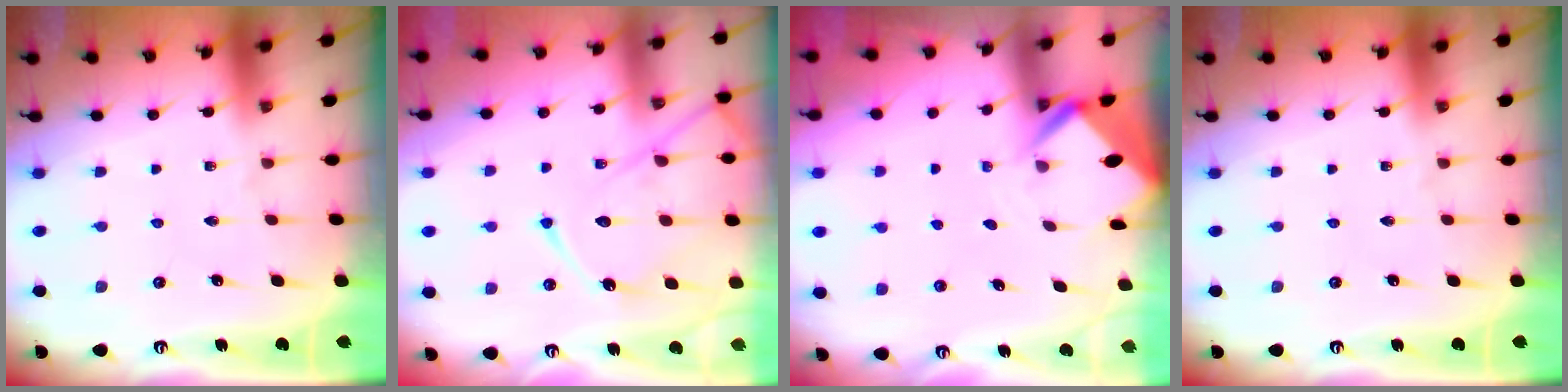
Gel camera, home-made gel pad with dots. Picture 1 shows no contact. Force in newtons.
{"total": 15.4, "press": 15.3, "slide": 1.3}
{"total": 3.2, "press": 3.2, "slide": 0.2}
{"total": 0.0}